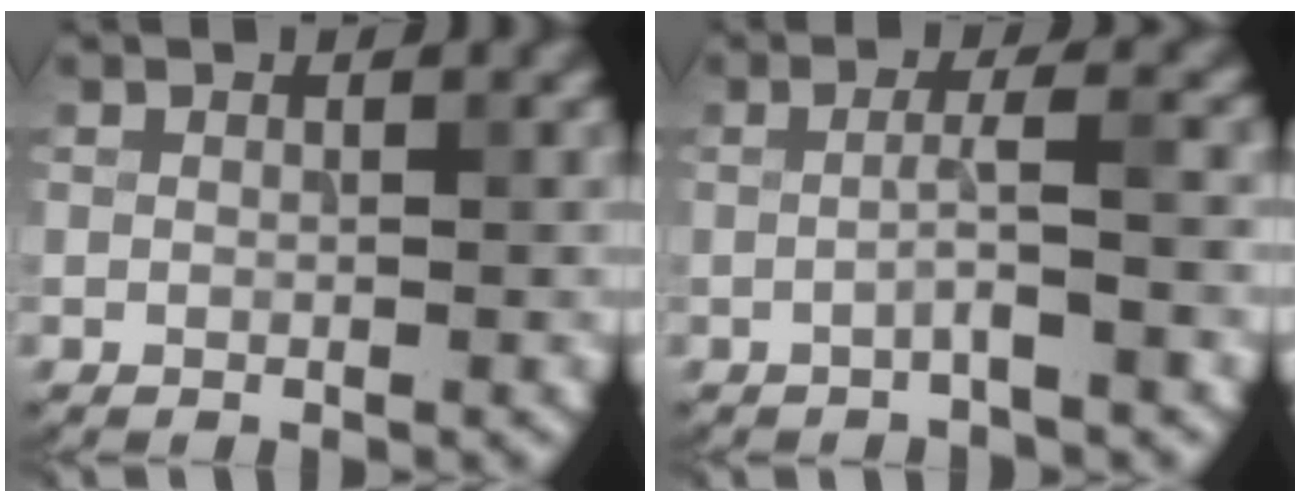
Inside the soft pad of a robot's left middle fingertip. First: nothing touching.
{"total": 2.5, "force": [-0.6, 0.2, 2.4], "torque": [-0.039, 0.010, -0.020]}